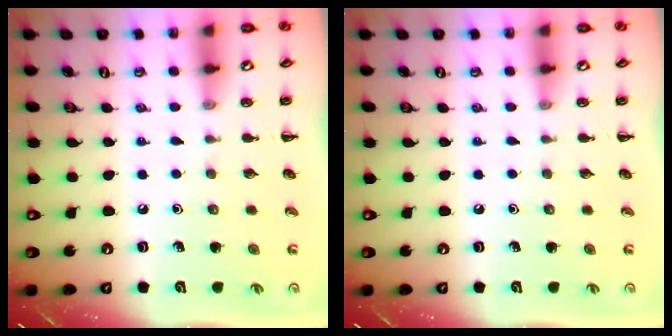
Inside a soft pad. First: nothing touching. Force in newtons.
{"total": 0.0}